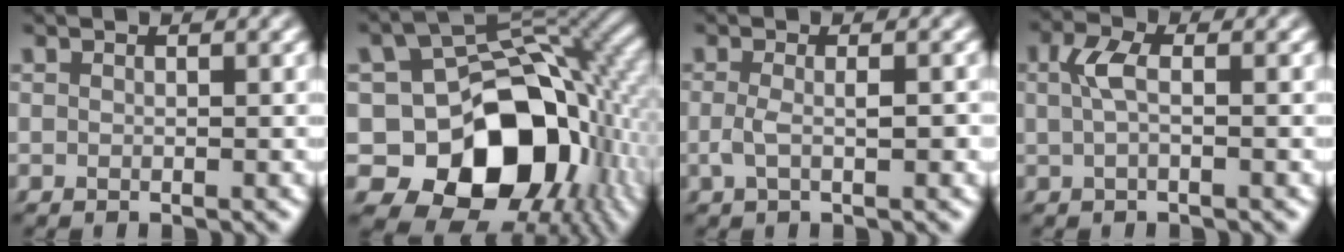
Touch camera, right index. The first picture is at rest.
{"total": 21.6, "force": [-4.6, 16.3, 13.3], "torque": [-0.284, -0.092, -0.047]}
{"total": 1.9, "force": [-0.6, 0.6, 1.7], "torque": [-0.046, -0.007, -0.007]}
{"total": 2.3, "force": [0.1, 1.0, 2.1], "torque": [-0.049, 0.001, 0.002]}